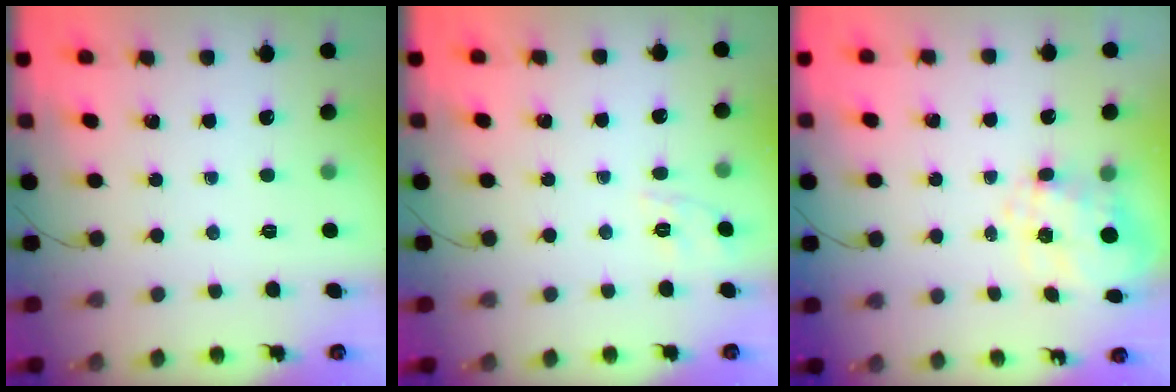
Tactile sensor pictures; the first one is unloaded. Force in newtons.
{"total": 2.0, "press": 0.6, "slide": 1.9}
{"total": 8.2, "press": 8.2, "slide": 0.8}